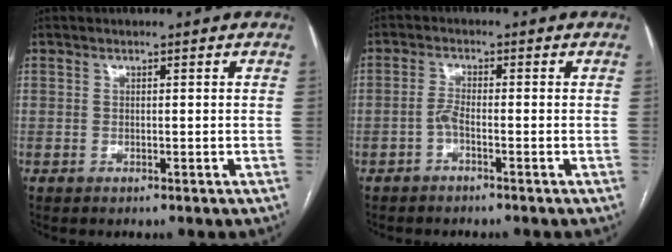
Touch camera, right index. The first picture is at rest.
{"total": 2.0, "force": [-1.1, 0.3, 1.7], "torque": [-0.035, 0.002, -0.024]}